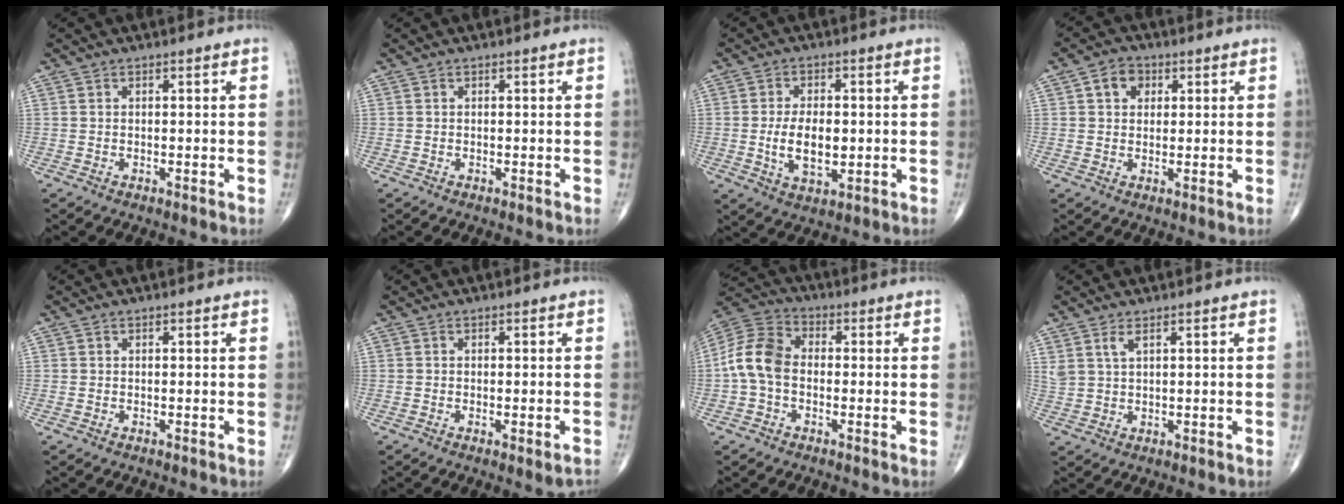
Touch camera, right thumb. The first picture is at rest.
{"total": 0.0}
{"total": 8.2, "force": [-0.6, 4.5, 6.8], "torque": [-0.111, -0.006, -0.006]}
{"total": 4.6, "force": [1.5, 3.6, 2.4], "torque": [-0.021, 0.002, 0.023]}
{"total": 0.0}
{"total": 2.5, "force": [-1.2, 0.6, 2.2], "torque": [-0.026, 0.002, -0.011]}
{"total": 9.8, "force": [-1.1, 6.8, 6.9], "torque": [-0.134, 0.028, -0.036]}
{"total": 2.8, "force": [1.7, 1.0, 2.0], "torque": [-0.048, -0.003, 0.042]}